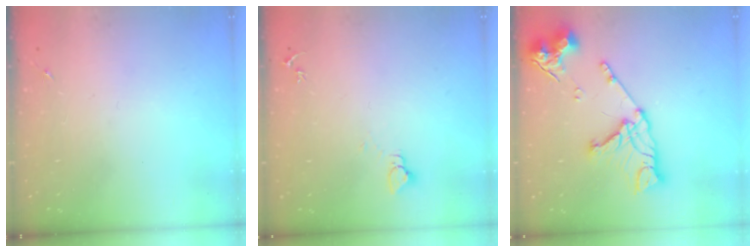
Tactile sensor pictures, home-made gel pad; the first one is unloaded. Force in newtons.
{"total": 2.7, "press": 2.7, "slide": 0.2}
{"total": 17.1, "press": 17.0, "slide": 1.9}